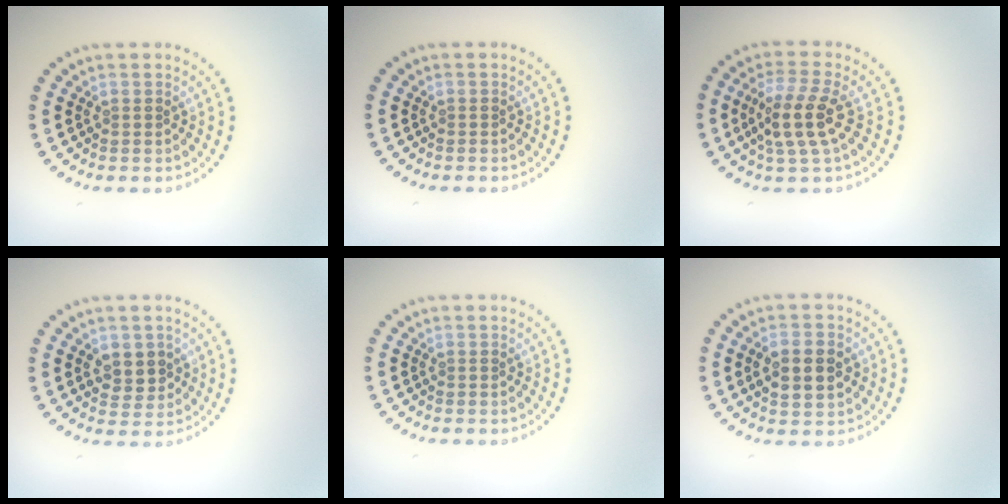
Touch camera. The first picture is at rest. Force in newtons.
{"total": 0.0}
{"total": 4.0, "press": 3.5, "slide": 1.8}
{"total": 2.6, "press": 2.6, "slide": 0.4}
{"total": 0.0}
{"total": 4.6, "press": 4.6, "slide": 0.4}